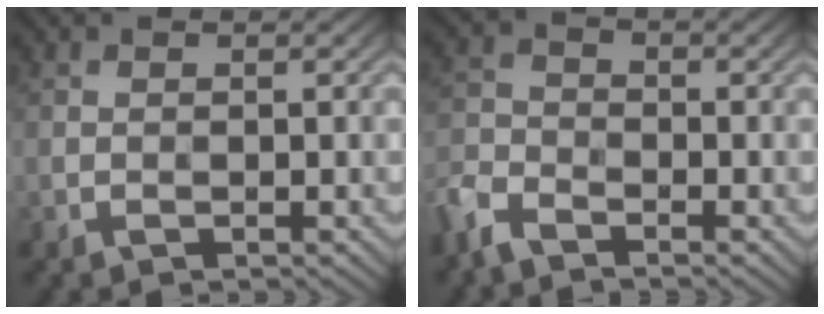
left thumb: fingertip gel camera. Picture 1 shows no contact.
{"total": 5.3, "force": [-4.1, 2.3, 2.4], "torque": [-0.065, -0.015, -0.094]}